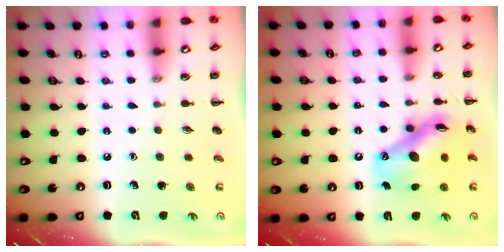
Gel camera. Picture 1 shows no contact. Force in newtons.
{"total": 13.5, "press": 12.9, "slide": 3.8}